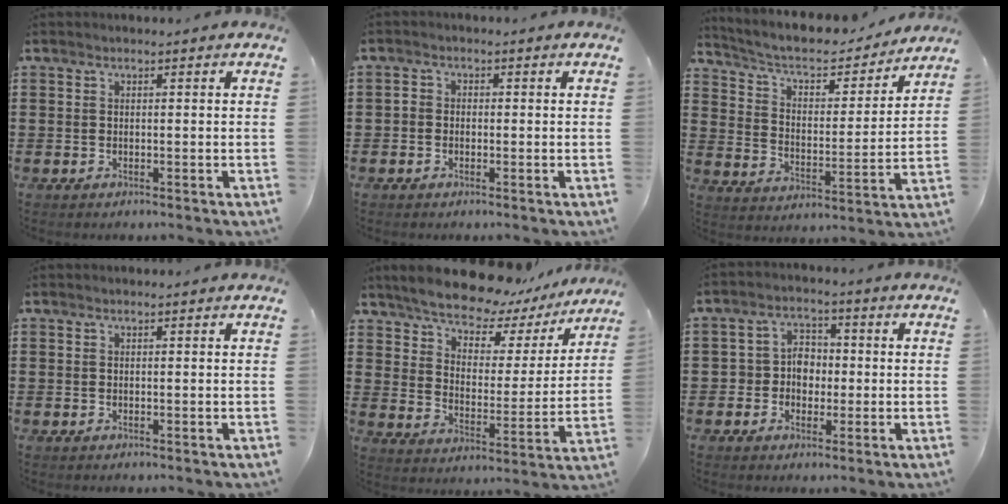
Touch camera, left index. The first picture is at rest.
{"total": 1.3, "force": [-0.6, 1.0, 0.6], "torque": [-0.014, 0.003, -0.013]}
{"total": 6.2, "force": [5.3, 1.8, 2.8], "torque": [-0.079, -0.030, 0.086]}
{"total": 0.0}
{"total": 7.9, "force": [7.5, 1.4, 2.1], "torque": [-0.072, -0.058, 0.127]}
{"total": 4.2, "force": [-0.9, 3.7, 1.6], "torque": [-0.046, 0.012, -0.024]}